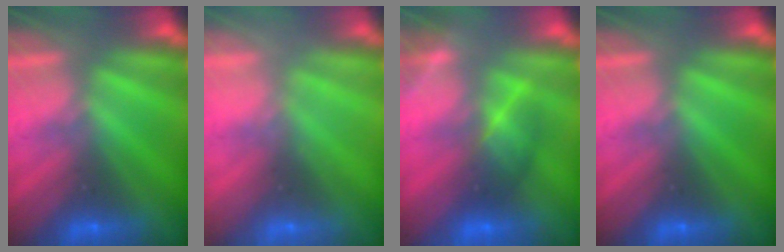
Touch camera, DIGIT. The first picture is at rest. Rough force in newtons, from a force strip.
{"total": 2.3}
{"total": 3.9}
{"total": 0.0}